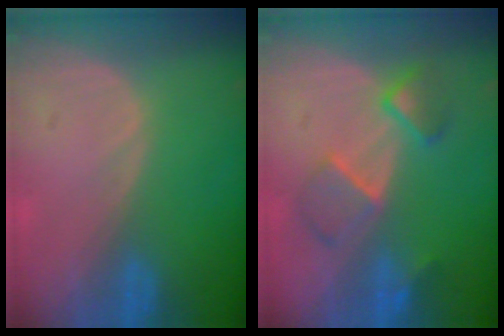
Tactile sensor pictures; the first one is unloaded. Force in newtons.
{"total": 5.8, "press": 5.8, "slide": 0.2}